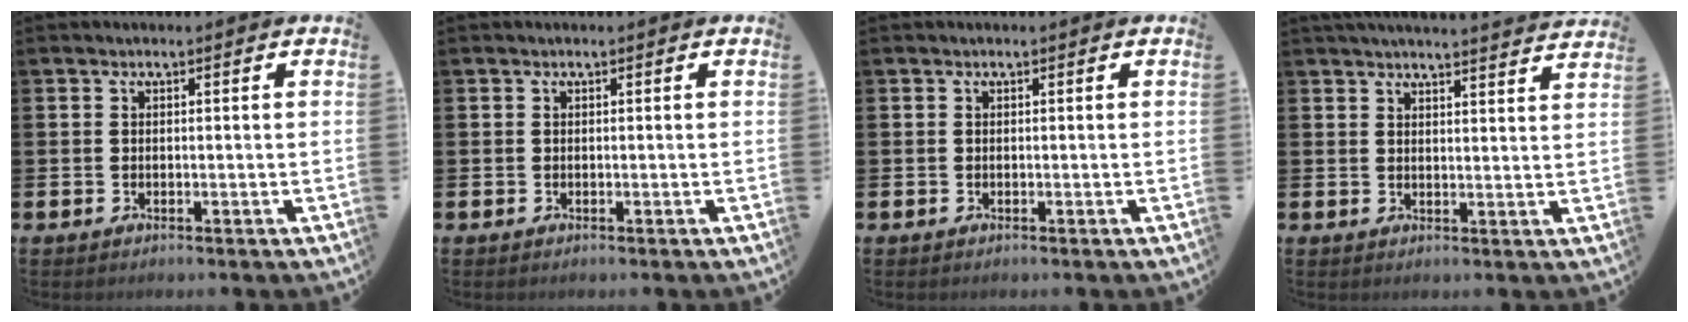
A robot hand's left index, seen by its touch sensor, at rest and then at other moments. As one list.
[{"total": 0.0}, {"total": 0.0}, {"total": 3.7, "force": [3.7, -0.4, 0.1], "torque": [0.005, -0.028, 0.064]}]